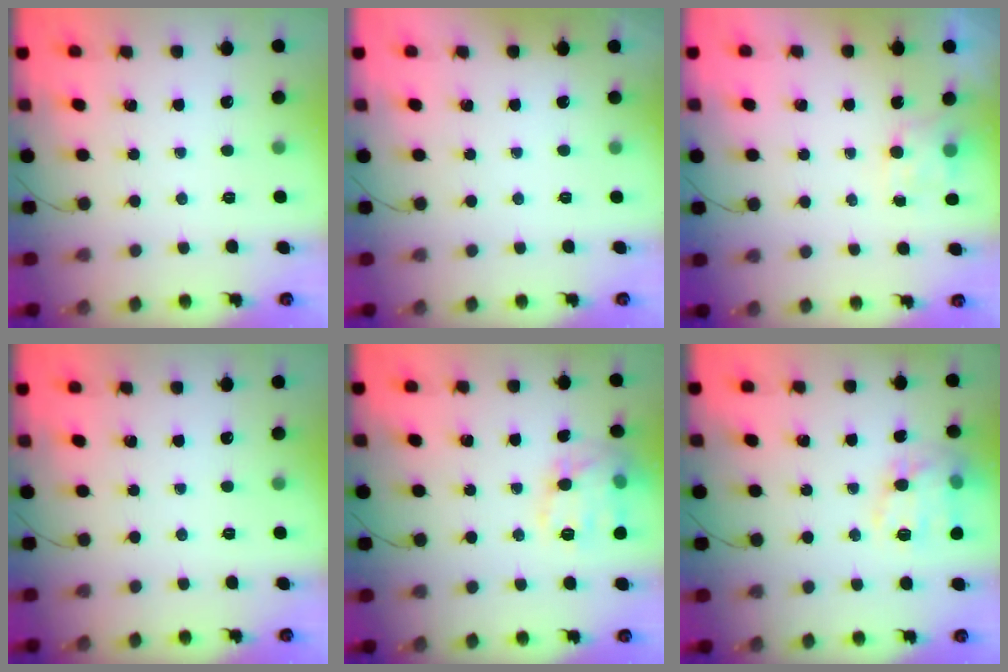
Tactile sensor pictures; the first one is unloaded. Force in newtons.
{"total": 1.8, "press": 1.7, "slide": 0.3}
{"total": 4.2, "press": 4.1, "slide": 0.9}
{"total": 0.0}
{"total": 14.4, "press": 14.4, "slide": 0.4}
{"total": 14.8, "press": 14.8, "slide": 0.7}